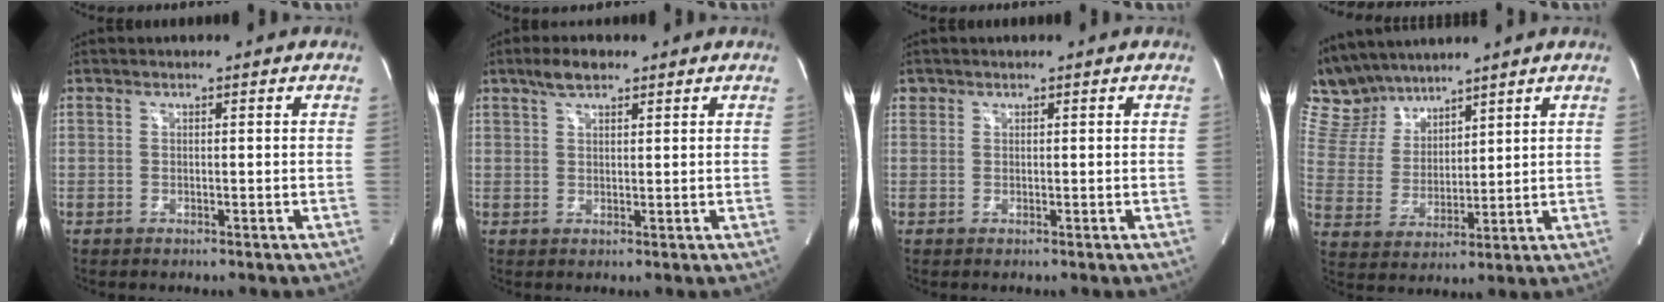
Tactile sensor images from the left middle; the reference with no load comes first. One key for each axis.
{"total": 3.6, "fx": 2.6, "fy": 1.3, "fz": 2.1, "tx": -0.047, "ty": 0.010, "tz": 0.050}
{"total": 0.6, "fx": 0.4, "fy": 0.5, "fz": 0.0, "tx": 0.004, "ty": 0.005, "tz": 0.006}
{"total": 10.1, "fx": 9.2, "fy": 3.5, "fz": 2.1, "tx": -0.066, "ty": 0.021, "tz": 0.196}